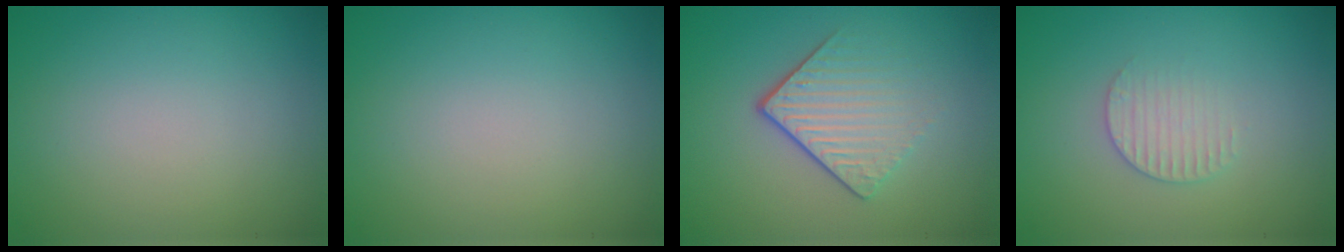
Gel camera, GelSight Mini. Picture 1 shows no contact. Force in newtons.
{"total": 0.0}
{"total": 4.2, "press": 2.6, "slide": 3.3}
{"total": 1.9, "press": 1.9, "slide": 0.3}